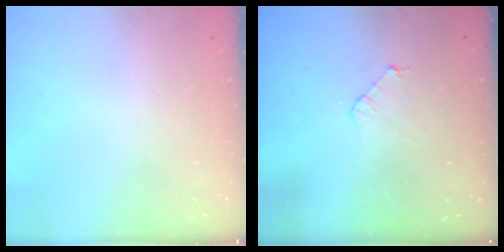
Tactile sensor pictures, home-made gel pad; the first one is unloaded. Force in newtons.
{"total": 3.7, "press": 3.6, "slide": 0.3}